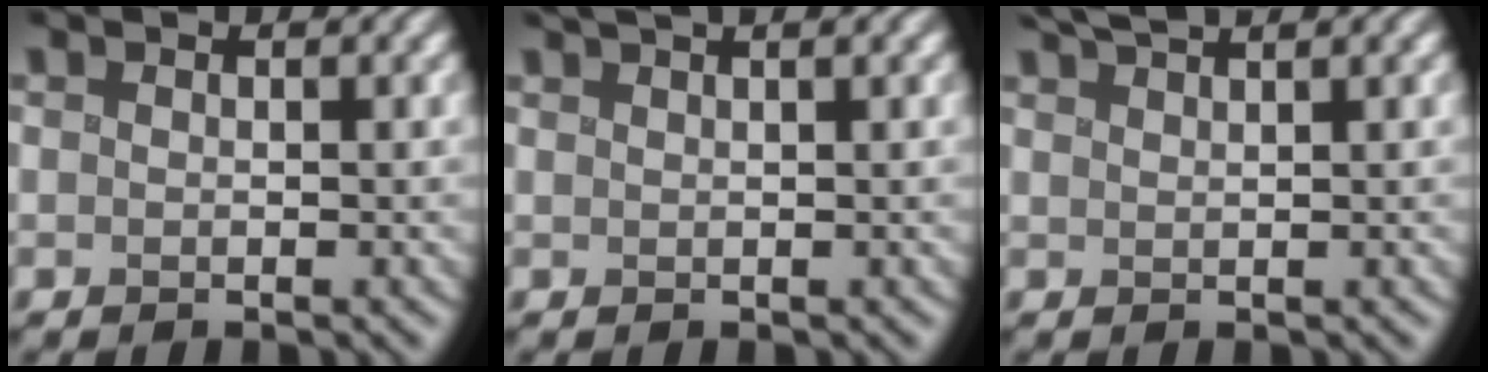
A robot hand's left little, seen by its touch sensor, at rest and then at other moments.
{"total": 5.0, "force": [3.6, 1.6, 3.1], "torque": [-0.021, 0.036, 0.026]}
{"total": 3.1, "force": [2.6, 0.3, 1.6], "torque": [-0.017, 0.015, 0.037]}